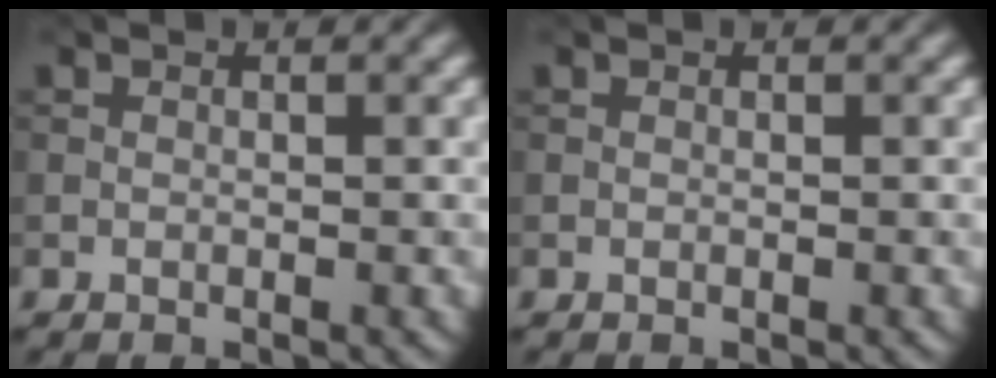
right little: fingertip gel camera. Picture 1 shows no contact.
{"total": 0.0}